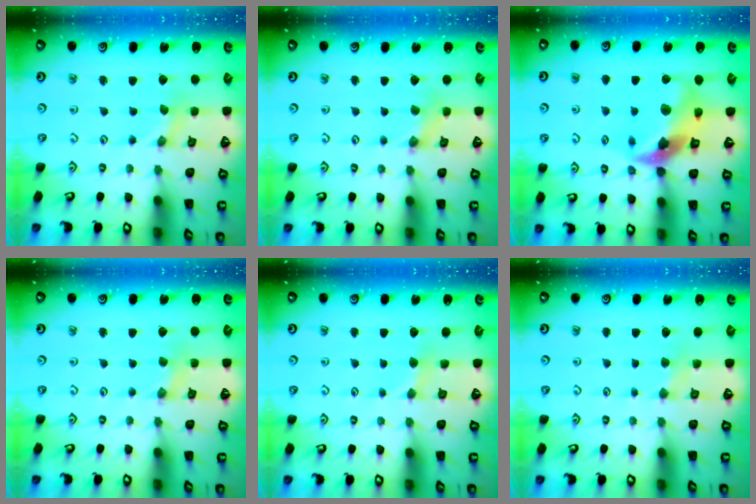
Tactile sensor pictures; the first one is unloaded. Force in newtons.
{"total": 2.5, "press": 2.5, "slide": 0.3}
{"total": 12.7, "press": 12.6, "slide": 1.9}
{"total": 1.2, "press": 1.2, "slide": 0.3}
{"total": 1.8, "press": 1.8, "slide": 0.3}
{"total": 2.4, "press": 2.3, "slide": 0.3}